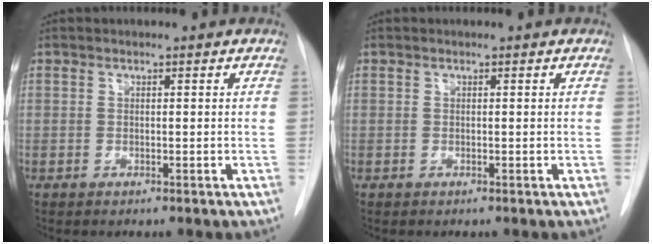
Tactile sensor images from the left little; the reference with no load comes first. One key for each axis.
{"total": 0.0}